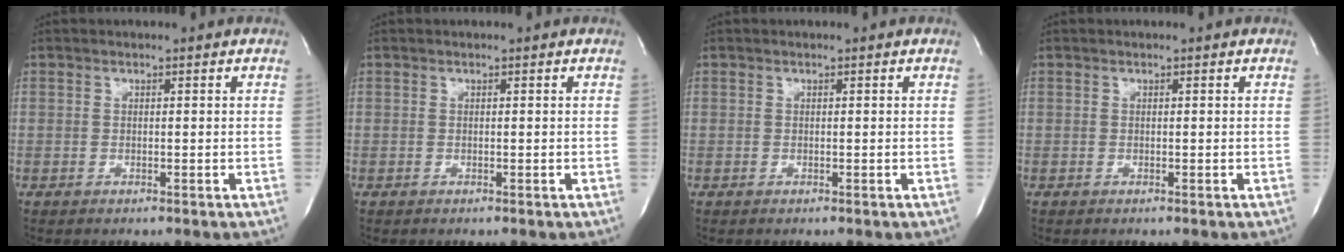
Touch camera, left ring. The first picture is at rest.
{"total": 0.0}
{"total": 0.0}
{"total": 0.0}